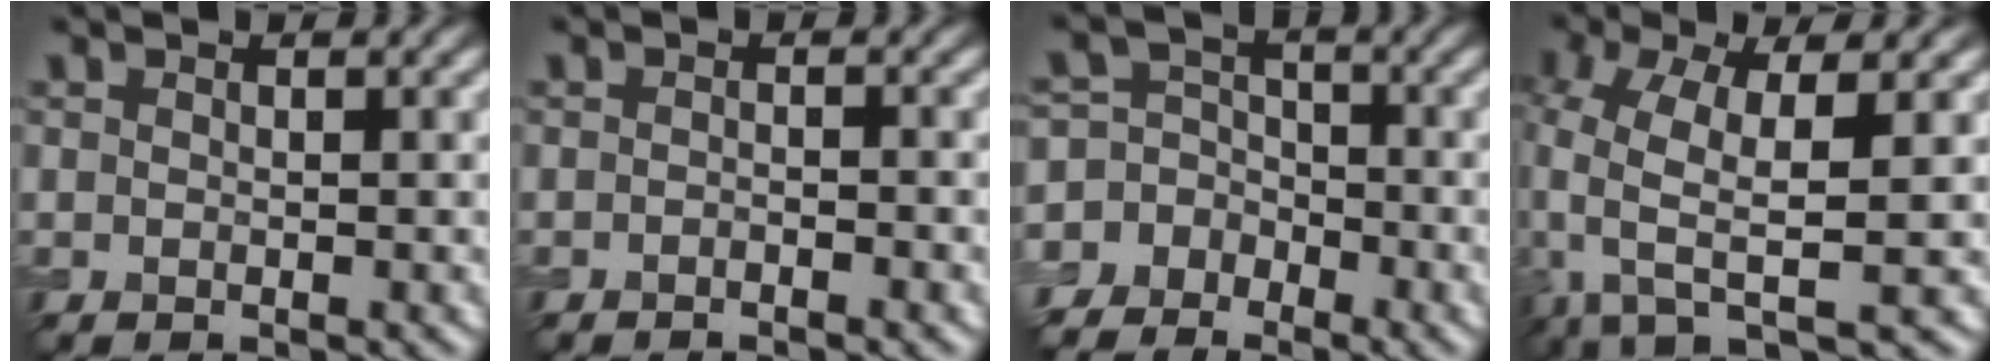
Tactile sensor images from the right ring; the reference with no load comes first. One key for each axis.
{"total": 0.9, "fx": -0.7, "fy": 0.1, "fz": 0.6, "tx": -0.010, "ty": -0.001, "tz": -0.012}
{"total": 7.6, "fx": -4.6, "fy": 6.0, "fz": 0.5, "tx": -0.002, "ty": 0.003, "tz": -0.093}
{"total": 8.4, "fx": -0.9, "fy": 3.5, "fz": 7.6, "tx": -0.174, "ty": -0.015, "tz": -0.022}